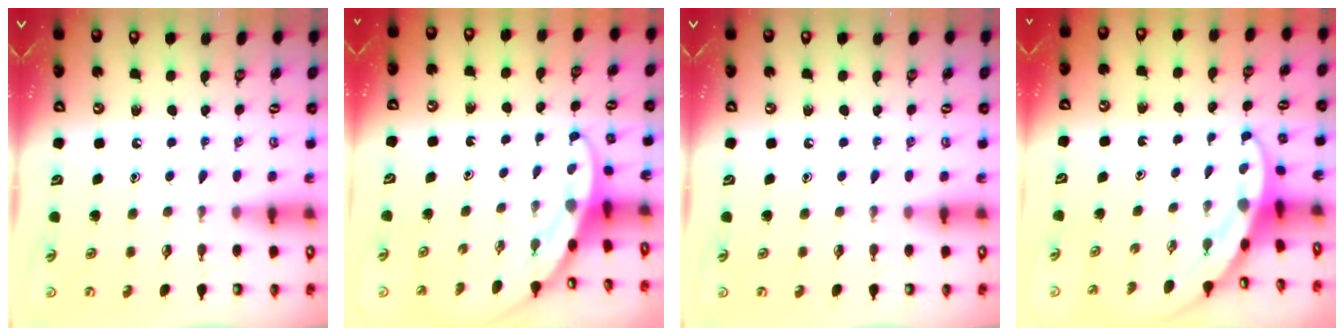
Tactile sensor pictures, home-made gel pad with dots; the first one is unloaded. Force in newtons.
{"total": 3.3, "press": 3.3, "slide": 0.2}
{"total": 0.0}
{"total": 3.8, "press": 3.8, "slide": 0.5}